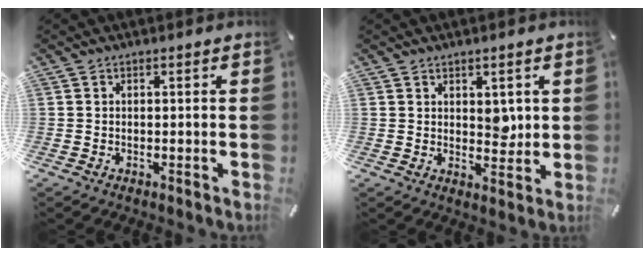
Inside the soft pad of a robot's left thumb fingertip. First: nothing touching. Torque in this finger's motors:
{"motor_torque": [0.18, 0.91, 0.14, -0.47, 0.10]}